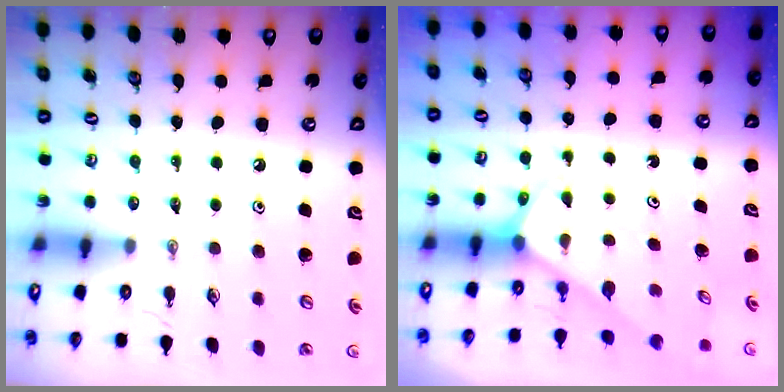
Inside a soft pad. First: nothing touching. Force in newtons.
{"total": 2.3, "press": 2.3, "slide": 0.2}